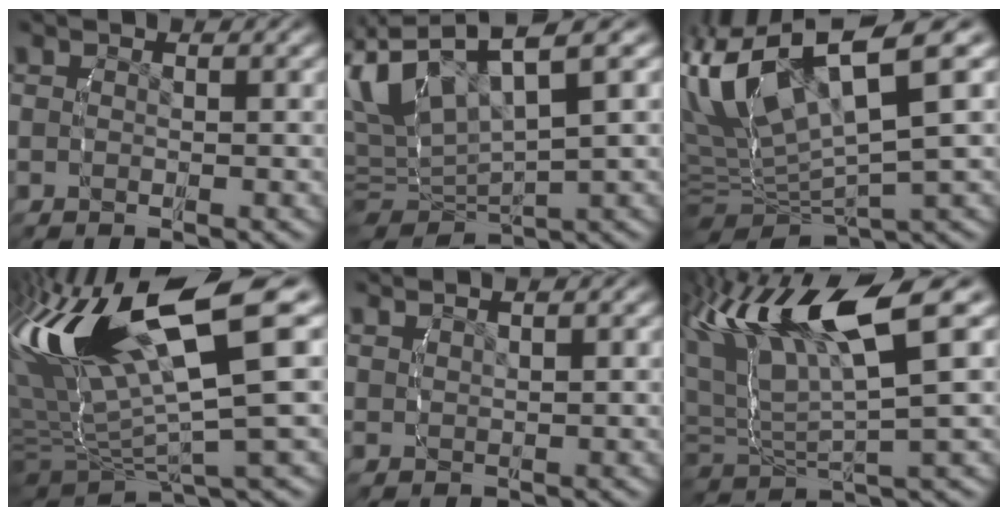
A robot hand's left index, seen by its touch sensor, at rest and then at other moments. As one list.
[{"total": 9.7, "force": [4.0, 5.5, 6.9], "torque": [-0.160, -0.009, 0.080]}, {"total": 12.2, "force": [3.9, 6.5, 9.5], "torque": [-0.203, -0.010, 0.074]}, {"total": 13.1, "force": [4.5, 5.7, 10.9], "torque": [-0.221, 0.009, 0.085]}, {"total": 2.5, "force": [2.2, -0.4, 0.9], "torque": [-0.005, 0.009, 0.046]}, {"total": 9.3, "force": [4.3, 3.7, 7.3], "torque": [-0.154, 0.009, 0.080]}]